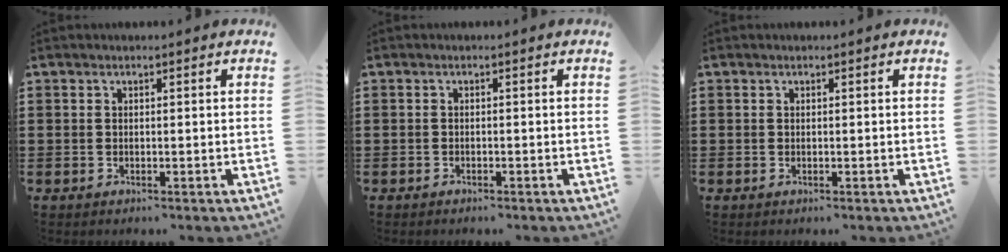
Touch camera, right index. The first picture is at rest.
{"total": 0.6, "force": [-0.5, 0.2, 0.0], "torque": [-0.002, 0.000, -0.011]}
{"total": 0.0}